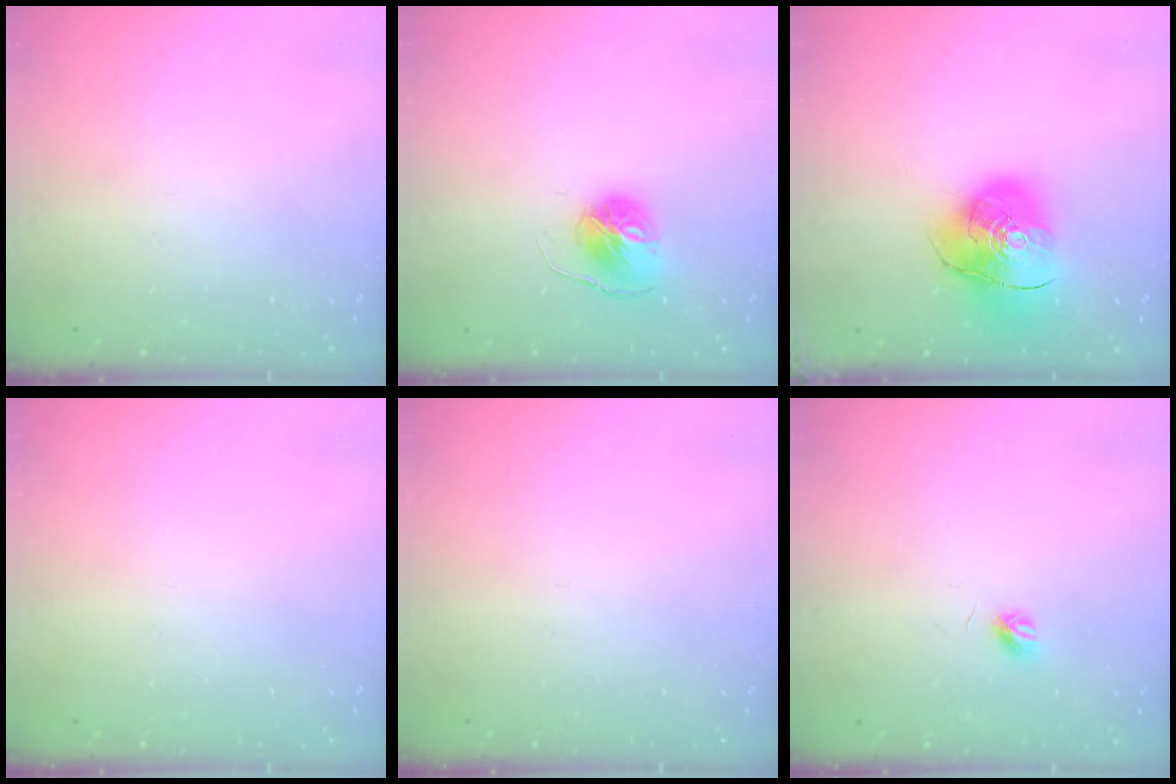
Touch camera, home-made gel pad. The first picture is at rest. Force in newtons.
{"total": 7.7, "press": 7.6, "slide": 0.6}
{"total": 14.3, "press": 14.2, "slide": 1.9}
{"total": 0.0}
{"total": 0.0}
{"total": 3.6, "press": 3.6, "slide": 0.4}